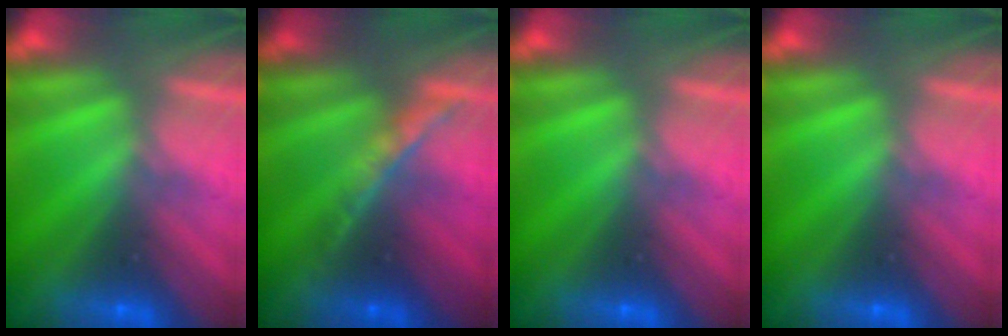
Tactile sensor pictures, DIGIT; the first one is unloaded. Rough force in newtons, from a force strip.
{"total": 1.4}
{"total": 0.0}
{"total": 0.0}